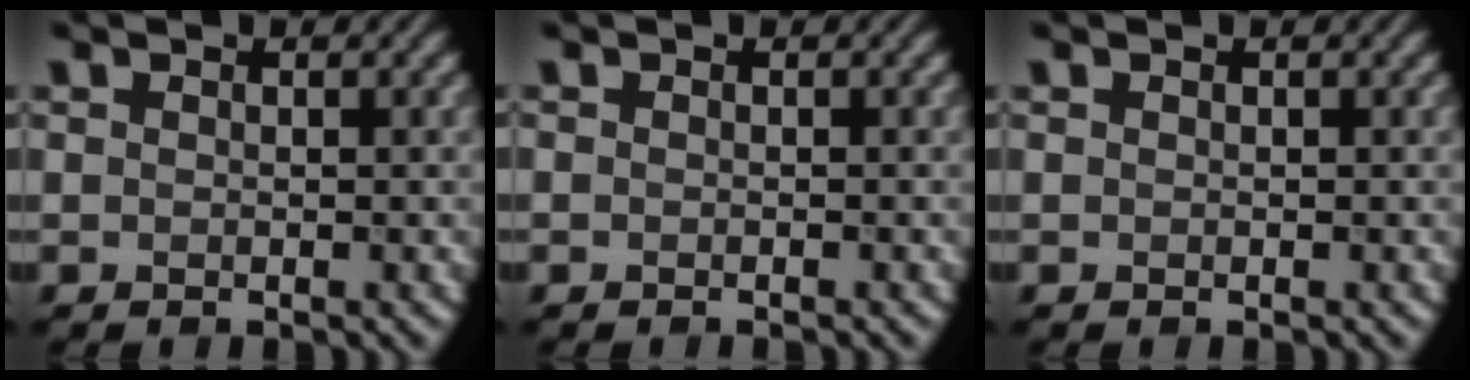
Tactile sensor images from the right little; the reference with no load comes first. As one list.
[{"total": 0.6, "force": [-0.5, 0.0, 0.2], "torque": [-0.002, -0.003, -0.010]}, {"total": 0.0}]